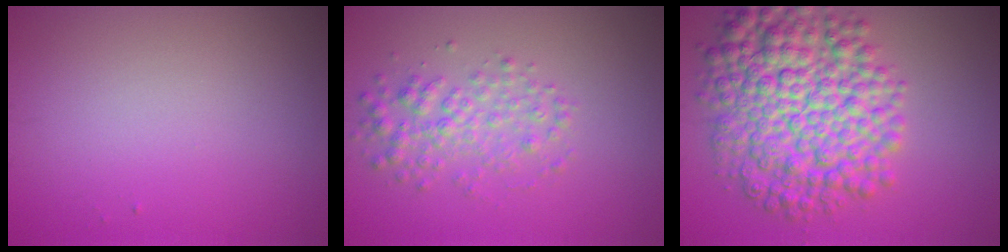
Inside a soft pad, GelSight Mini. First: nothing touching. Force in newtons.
{"total": 3.0, "press": 3.0, "slide": 0.0}
{"total": 10.3, "press": 10.3, "slide": 0.2}